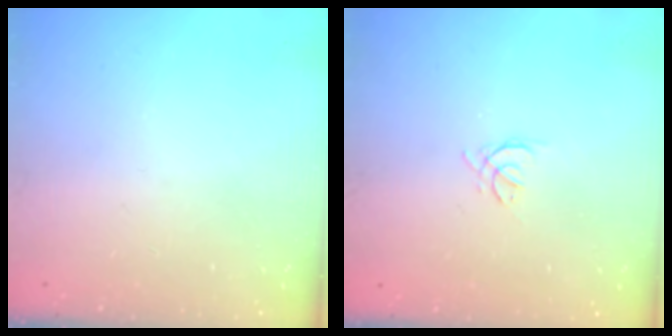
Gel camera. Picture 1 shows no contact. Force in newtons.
{"total": 1.5, "press": 1.4, "slide": 0.6}